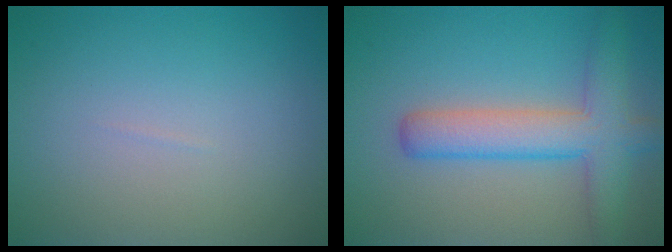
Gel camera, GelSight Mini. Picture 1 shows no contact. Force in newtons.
{"total": 5.6, "press": 5.6, "slide": 0.1}